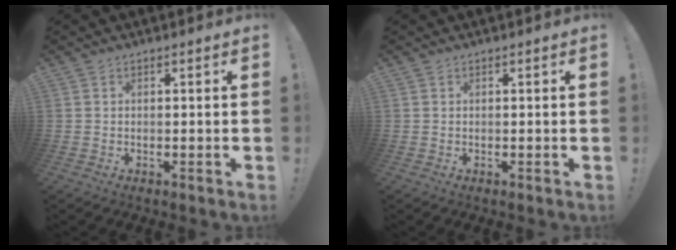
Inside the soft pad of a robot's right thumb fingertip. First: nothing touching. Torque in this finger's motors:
{"motor_torque": [0.14, 0.03, 0.19, -0.05, -0.02]}